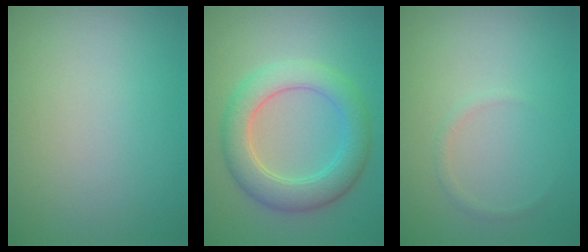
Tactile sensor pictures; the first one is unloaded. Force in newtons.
{"total": 5.2, "press": 5.2, "slide": 0.3}
{"total": 0.6, "press": 0.6, "slide": 0.1}